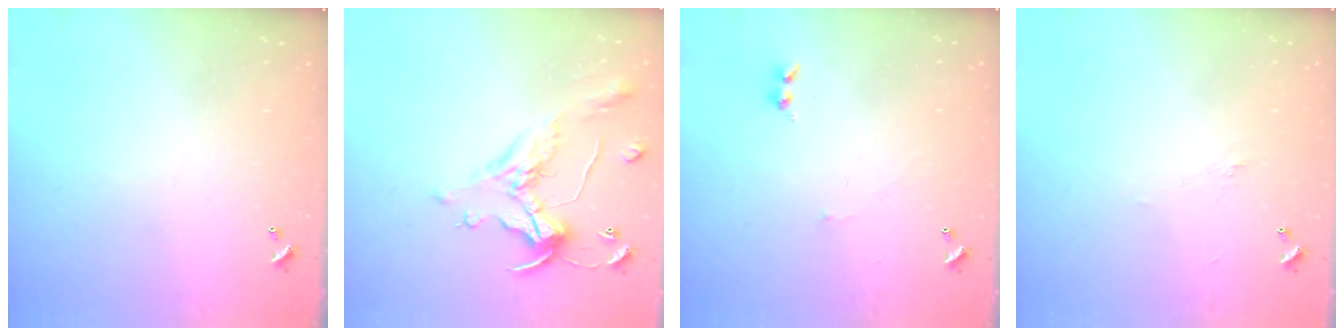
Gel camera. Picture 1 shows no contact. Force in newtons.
{"total": 1.8, "press": 1.5, "slide": 1.1}
{"total": 1.5, "press": 1.4, "slide": 0.6}
{"total": 1.6, "press": 1.5, "slide": 0.5}